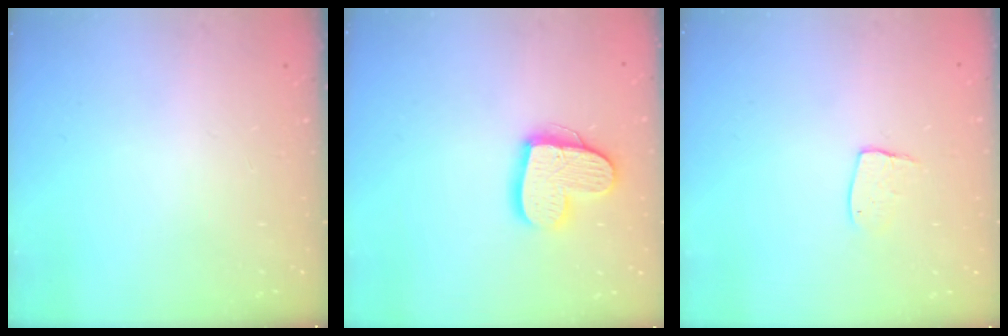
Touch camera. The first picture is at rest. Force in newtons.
{"total": 15.0, "press": 14.9, "slide": 1.1}
{"total": 6.6, "press": 6.6, "slide": 0.4}